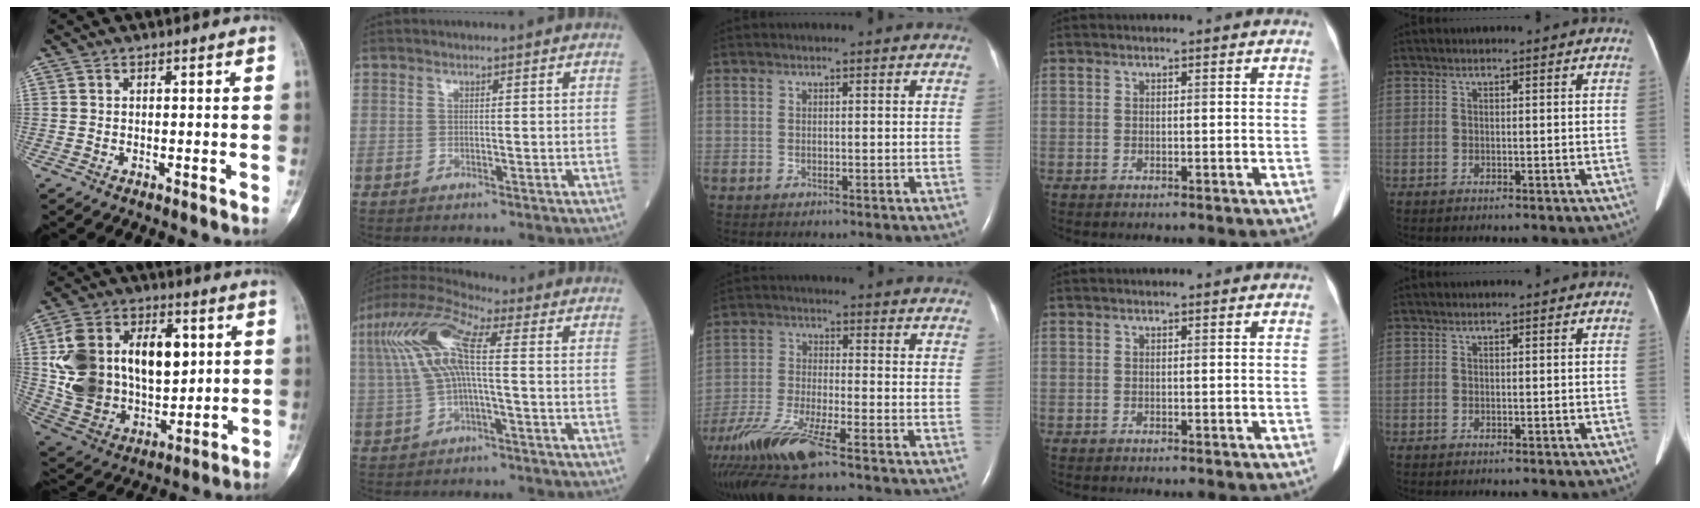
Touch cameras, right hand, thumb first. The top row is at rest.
{"thumb": {"total": 23.6, "force": [4.2, 15.8, 17.0], "torque": [-0.278, 0.000, 0.092]}, "index": {"total": 10.7, "force": [1.6, 2.1, 10.4], "torque": [-0.231, 0.035, 0.028]}, "middle": {"total": 14.1, "force": [-9.8, 1.4, 10.1], "torque": [-0.213, -0.039, -0.181]}}